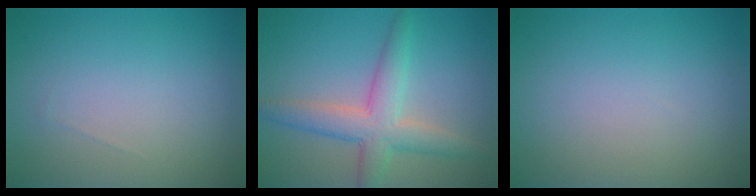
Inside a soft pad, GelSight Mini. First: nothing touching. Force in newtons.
{"total": 4.8, "press": 4.8, "slide": 0.1}
{"total": 0.0}